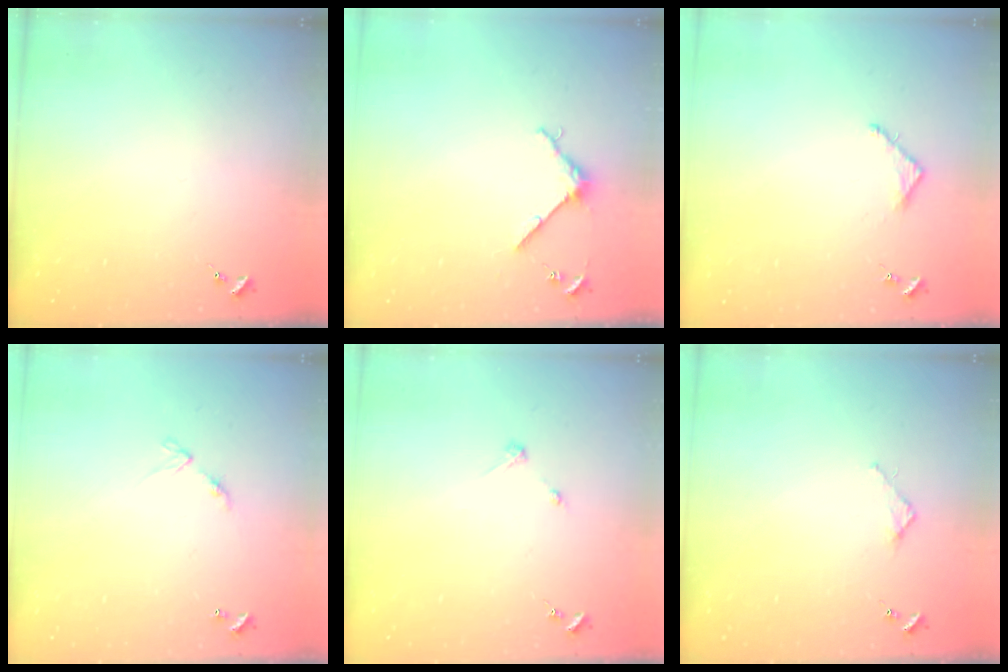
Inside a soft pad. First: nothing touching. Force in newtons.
{"total": 4.0, "press": 4.0, "slide": 0.4}
{"total": 3.5, "press": 3.5, "slide": 0.3}
{"total": 6.2, "press": 6.2, "slide": 0.7}
{"total": 2.7, "press": 2.7, "slide": 0.3}
{"total": 2.4, "press": 2.3, "slide": 0.3}